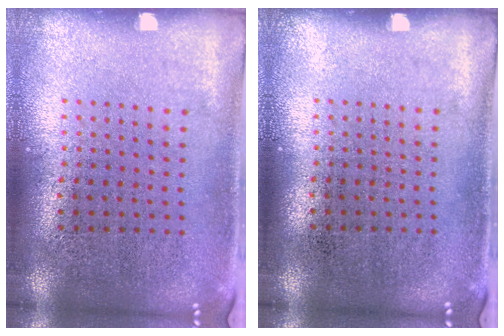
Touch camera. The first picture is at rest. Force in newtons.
{"total": 0.0}